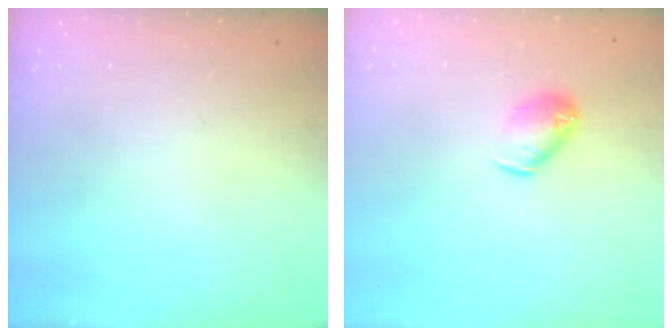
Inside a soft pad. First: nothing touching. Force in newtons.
{"total": 7.5, "press": 7.5, "slide": 0.8}